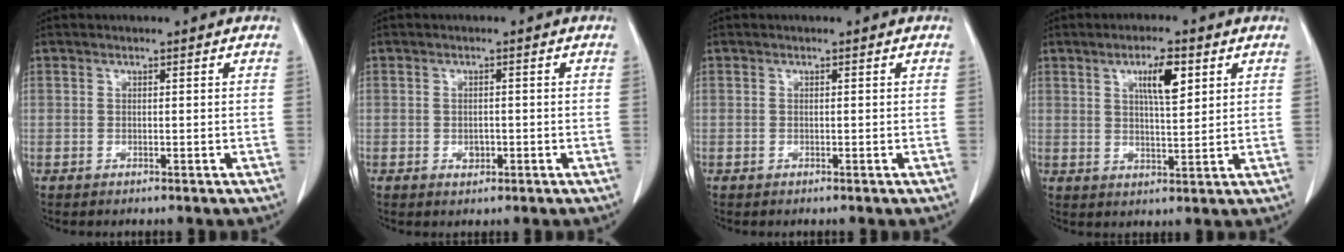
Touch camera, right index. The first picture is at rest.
{"total": 1.7, "force": [-0.5, 1.1, 1.1], "torque": [-0.015, 0.002, -0.003]}
{"total": 0.0}
{"total": 6.1, "force": [2.7, 1.3, 5.3], "torque": [-0.092, 0.000, 0.045]}